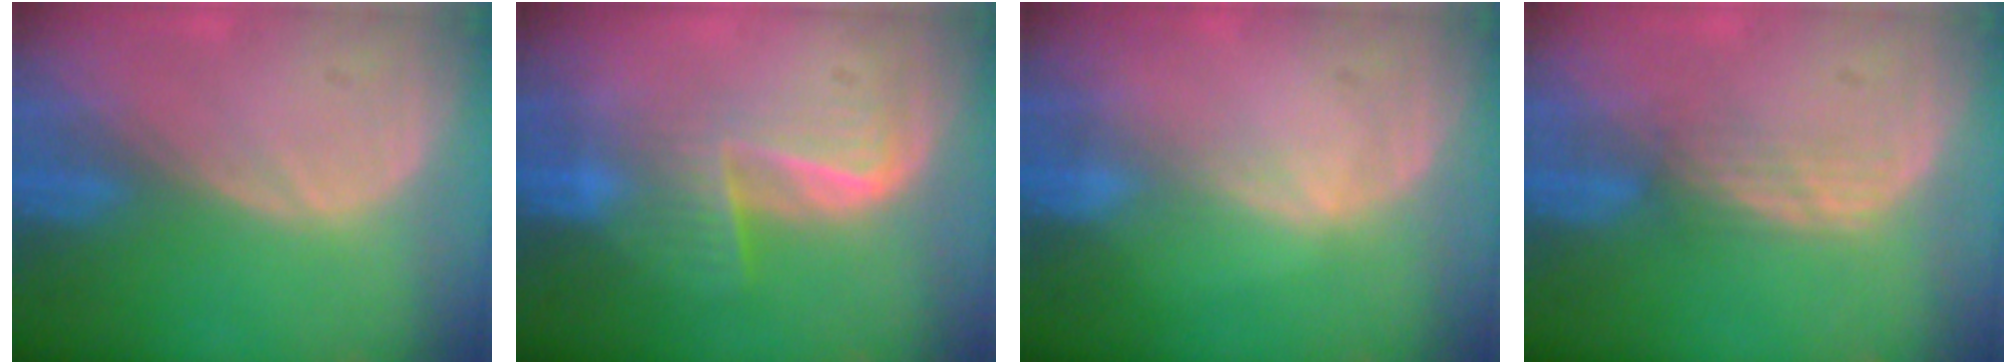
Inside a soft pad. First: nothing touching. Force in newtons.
{"total": 6.9, "press": 5.6, "slide": 4.0}
{"total": 0.9, "press": 0.8, "slide": 0.2}
{"total": 2.4, "press": 2.3, "slide": 0.8}